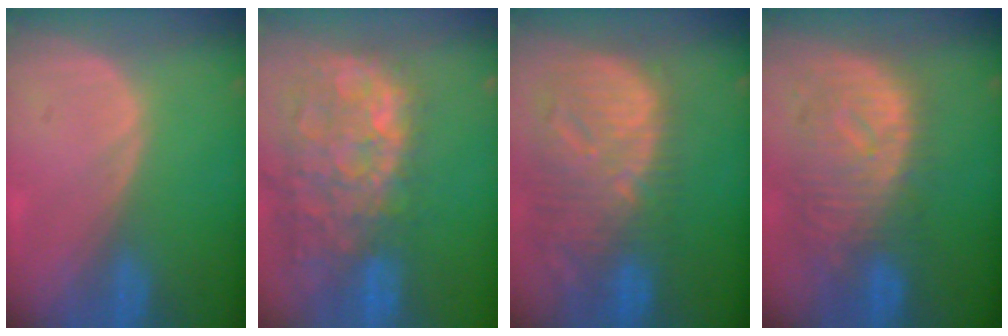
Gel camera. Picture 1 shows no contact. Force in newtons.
{"total": 14.9, "press": 12.1, "slide": 8.8}
{"total": 13.0, "press": 11.3, "slide": 6.4}
{"total": 10.9, "press": 9.8, "slide": 4.8}